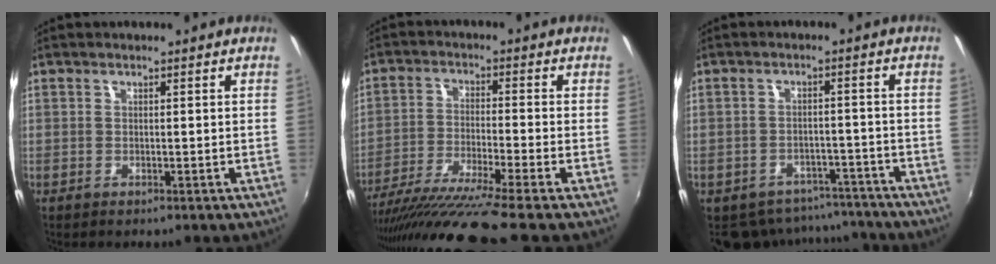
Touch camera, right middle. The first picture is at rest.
{"total": 13.8, "force": [-11.2, -1.8, 7.8], "torque": [-0.156, -0.040, -0.197]}
{"total": 11.2, "force": [-9.3, 5.8, 2.5], "torque": [-0.061, 0.013, -0.109]}